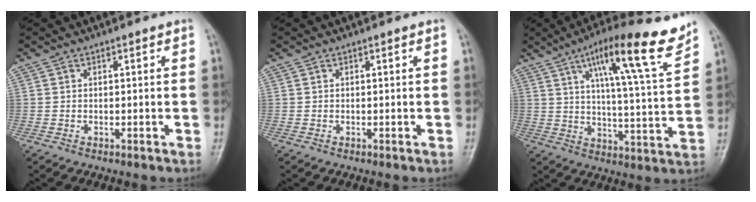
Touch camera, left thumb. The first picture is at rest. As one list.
[{"total": 0.0}, {"total": 17.7, "force": [11.0, 2.3, 13.6], "torque": [-0.193, -0.046, 0.169]}]